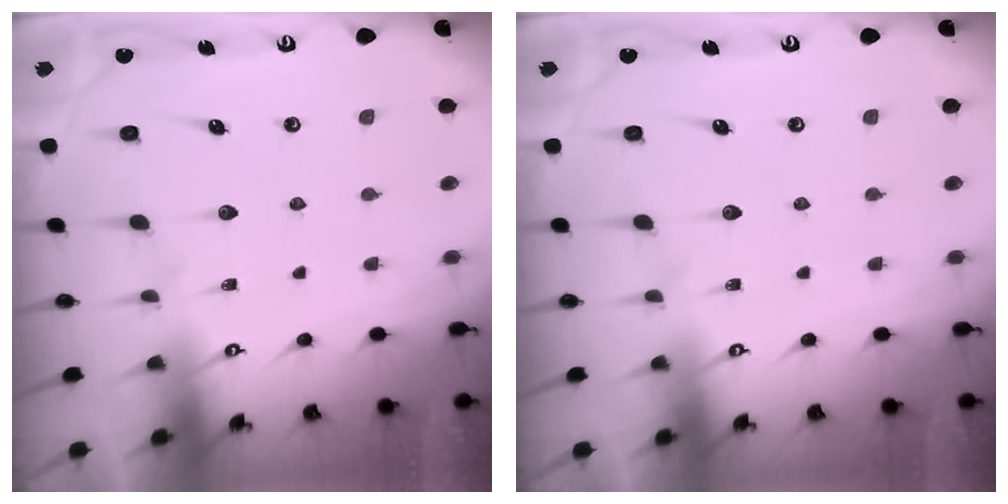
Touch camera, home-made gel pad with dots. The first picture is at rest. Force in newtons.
{"total": 0.0}